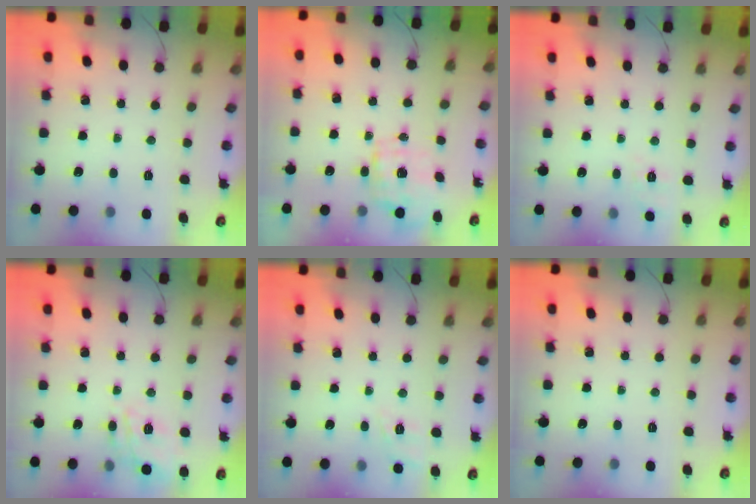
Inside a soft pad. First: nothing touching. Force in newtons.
{"total": 1.2, "press": 1.1, "slide": 0.5}
{"total": 4.1, "press": 3.6, "slide": 2.0}
{"total": 12.7, "press": 12.7, "slide": 1.0}
{"total": 3.0, "press": 2.4, "slide": 1.7}
{"total": 0.0}